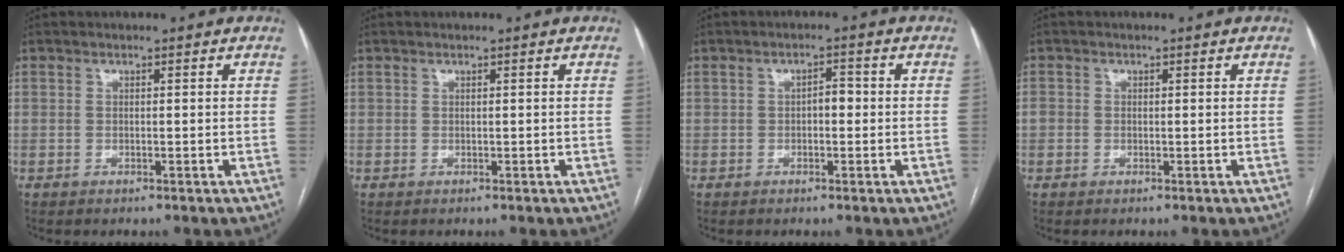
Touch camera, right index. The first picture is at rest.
{"total": 0.0}
{"total": 2.2, "force": [-0.3, 1.1, 1.9], "torque": [-0.024, 0.010, -0.006]}
{"total": 1.4, "force": [-0.2, 1.3, 0.4], "torque": [-0.003, 0.011, -0.002]}